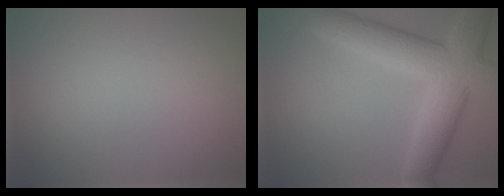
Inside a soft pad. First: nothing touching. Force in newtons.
{"total": 8.6, "press": 8.5, "slide": 0.5}